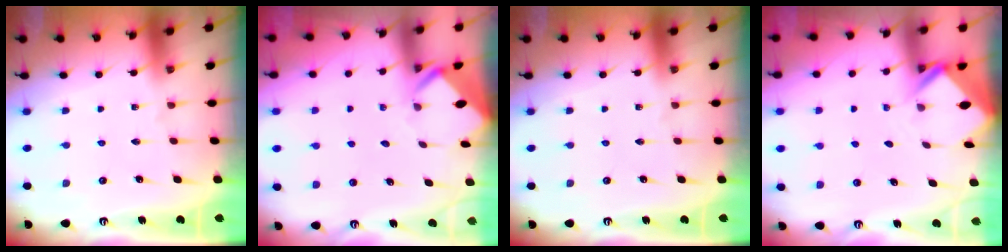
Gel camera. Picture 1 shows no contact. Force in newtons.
{"total": 3.1, "press": 3.1, "slide": 0.1}
{"total": 0.0}
{"total": 2.3, "press": 2.3, "slide": 0.1}